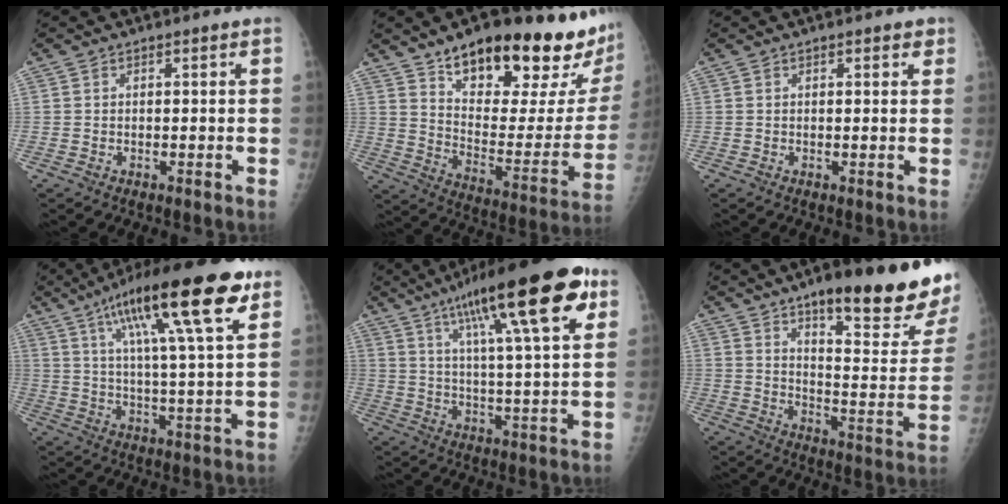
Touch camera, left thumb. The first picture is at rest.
{"total": 29.3, "force": [19.8, 9.0, 19.7], "torque": [-0.245, -0.080, 0.288]}
{"total": 2.0, "force": [1.2, 0.9, 1.3], "torque": [-0.008, -0.002, 0.012]}
{"total": 22.3, "force": [11.5, 4.3, 18.6], "torque": [-0.294, -0.012, 0.182]}
{"total": 23.7, "force": [12.2, 5.0, 19.6], "torque": [-0.296, -0.012, 0.188]}
{"total": 24.6, "force": [16.7, 5.0, 17.4], "torque": [-0.209, -0.090, 0.235]}